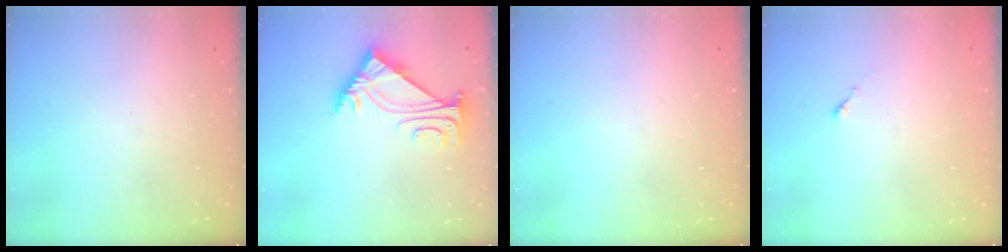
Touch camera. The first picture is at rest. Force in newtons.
{"total": 5.8, "press": 5.7, "slide": 1.1}
{"total": 0.0}
{"total": 0.0}